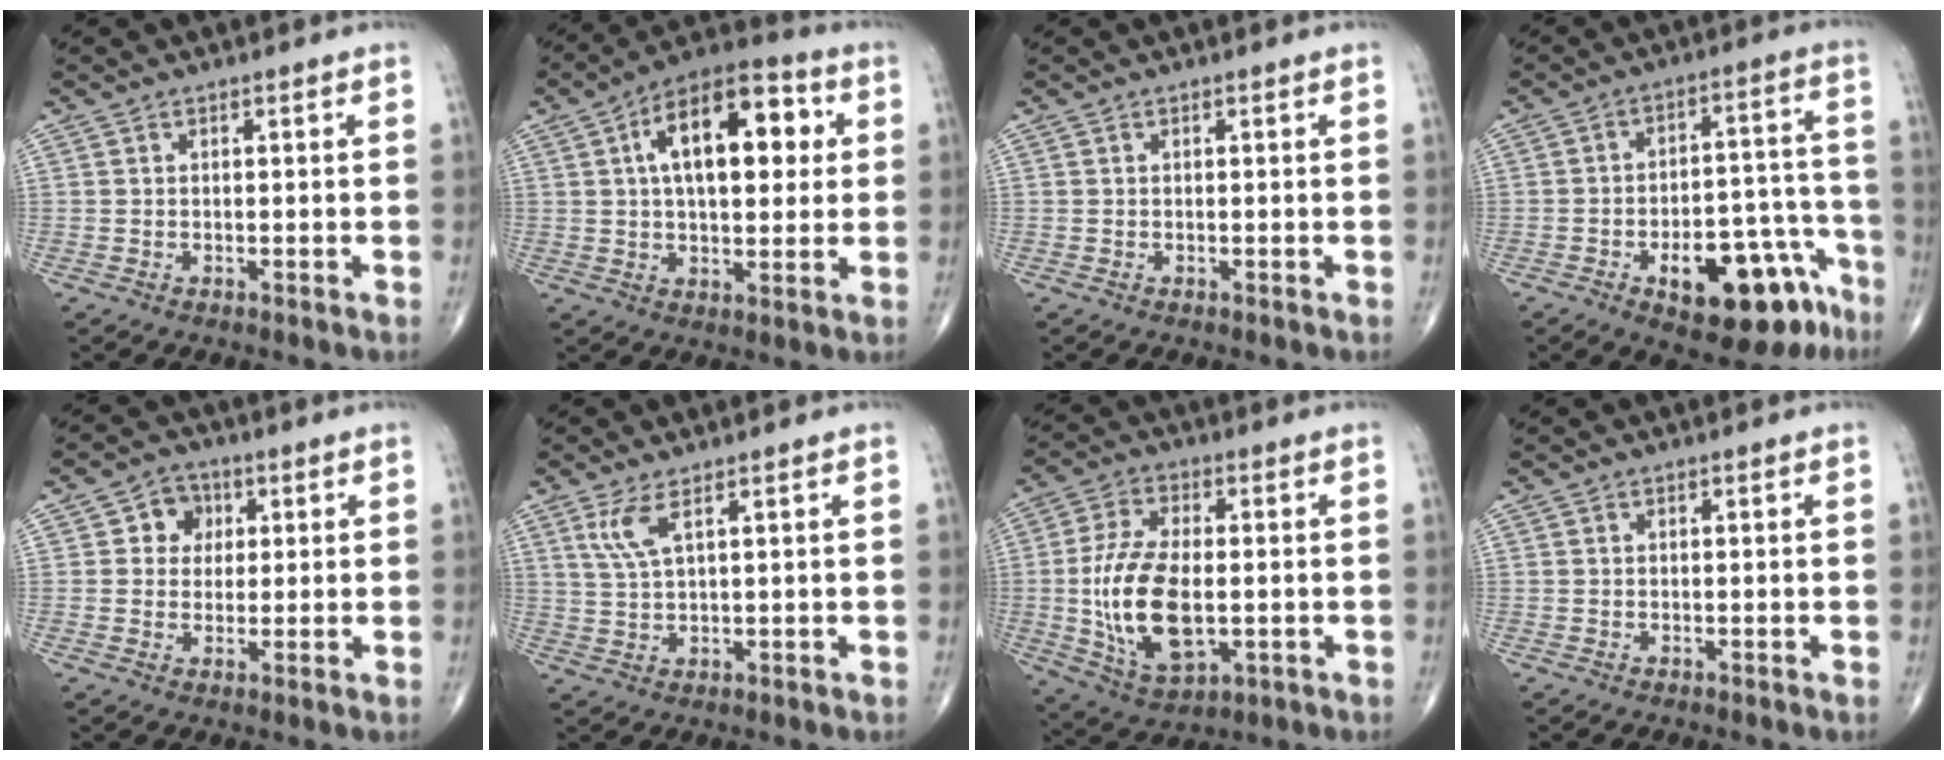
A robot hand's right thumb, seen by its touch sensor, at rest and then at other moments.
{"total": 17.9, "force": [4.2, 9.0, 14.9], "torque": [-0.199, 0.019, 0.056]}
{"total": 0.0}
{"total": 18.1, "force": [-9.6, 8.2, 13.0], "torque": [-0.130, 0.082, -0.123]}
{"total": 5.2, "force": [1.4, 4.7, 1.8], "torque": [0.006, 0.004, 0.015]}
{"total": 4.3, "force": [2.2, 0.9, 3.5], "torque": [-0.084, -0.008, 0.056]}
{"total": 16.1, "force": [-1.6, 8.1, 13.8], "torque": [-0.271, -0.003, -0.020]}
{"total": 0.0}